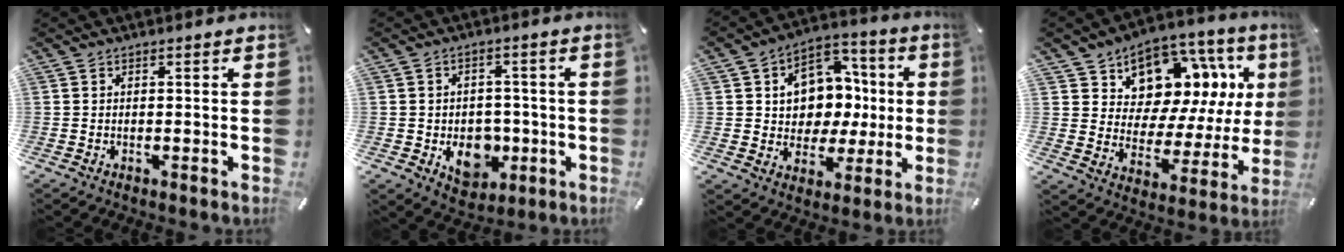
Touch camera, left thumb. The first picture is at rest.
{"total": 10.3, "force": [-2.4, 8.1, 5.8], "torque": [-0.068, 0.012, -0.036]}
{"total": 11.0, "force": [0.9, 10.3, 3.7], "torque": [-0.053, -0.009, 0.028]}
{"total": 10.8, "force": [6.9, 7.6, 3.6], "torque": [-0.053, -0.080, 0.120]}